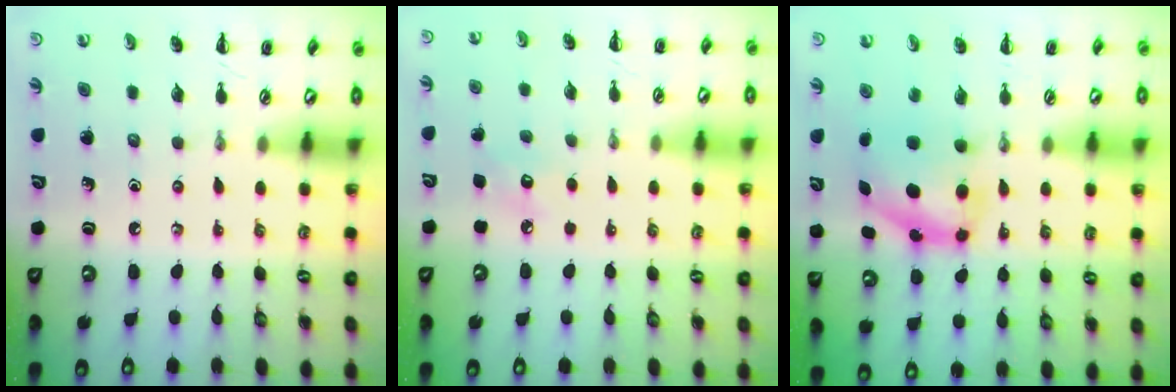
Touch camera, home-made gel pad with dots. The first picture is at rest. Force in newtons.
{"total": 5.9, "press": 5.6, "slide": 1.7}
{"total": 6.2, "press": 6.1, "slide": 1.0}